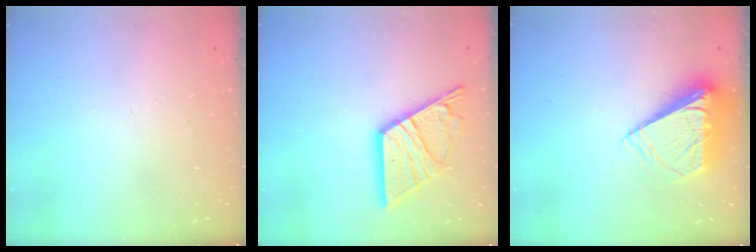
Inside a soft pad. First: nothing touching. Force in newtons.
{"total": 15.2, "press": 15.2, "slide": 1.2}
{"total": 9.1, "press": 9.1, "slide": 1.2}